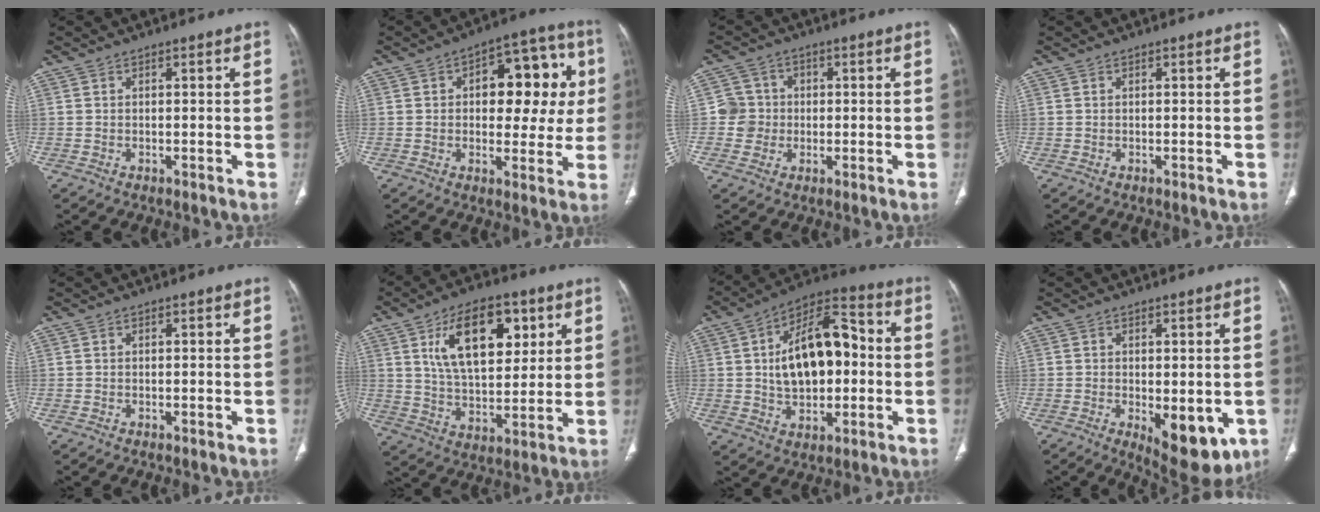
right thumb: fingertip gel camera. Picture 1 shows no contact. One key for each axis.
{"total": 16.2, "fx": 2.9, "fy": 8.9, "fz": 13.2, "tx": -0.114, "ty": 0.024, "tz": 0.036}
{"total": 5.1, "fx": -0.2, "fy": 5.1, "fz": 0.5, "tx": 0.022, "ty": 0.011, "tz": -0.010}
{"total": 0.0}
{"total": 0.0}
{"total": 17.2, "fx": 6.7, "fy": 9.1, "fz": 12.9, "tx": -0.169, "ty": -0.024, "tz": 0.120}
{"total": 17.9, "fx": 0.9, "fy": 10.3, "fz": 14.6, "tx": -0.213, "ty": 0.032, "tz": 0.012}
{"total": 10.1, "fx": -2.8, "fy": 4.6, "fz": 8.5, "tx": -0.093, "ty": -0.016, "tz": -0.028}